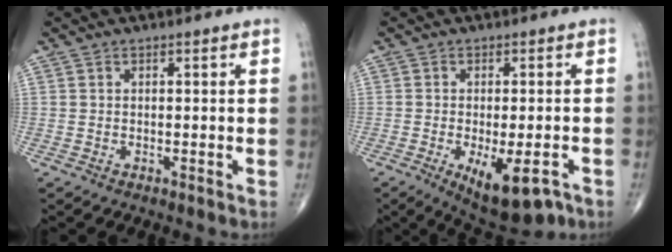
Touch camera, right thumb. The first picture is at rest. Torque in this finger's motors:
{"motor_torque": [-0.17, 0.27, -0.11, -0.18, 0.06]}